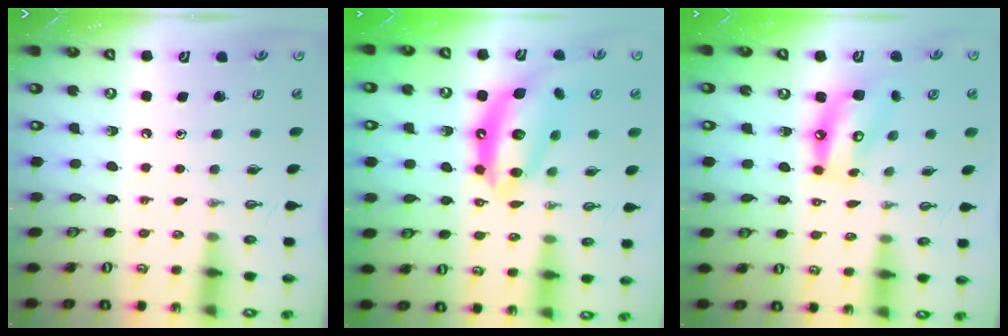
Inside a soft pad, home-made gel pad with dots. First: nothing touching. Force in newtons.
{"total": 14.5, "press": 14.5, "slide": 1.4}
{"total": 11.3, "press": 11.3, "slide": 1.0}